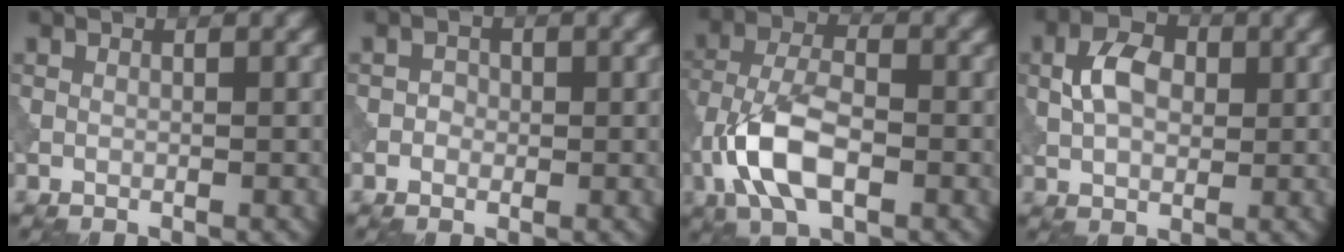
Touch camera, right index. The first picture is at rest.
{"total": 1.0, "force": [-0.2, 0.9, 0.4], "torque": [0.001, 0.001, -0.008]}
{"total": 7.1, "force": [-2.6, 3.5, 5.6], "torque": [-0.118, 0.003, -0.059]}
{"total": 4.6, "force": [0.6, 3.1, 3.3], "torque": [-0.066, 0.005, 0.007]}